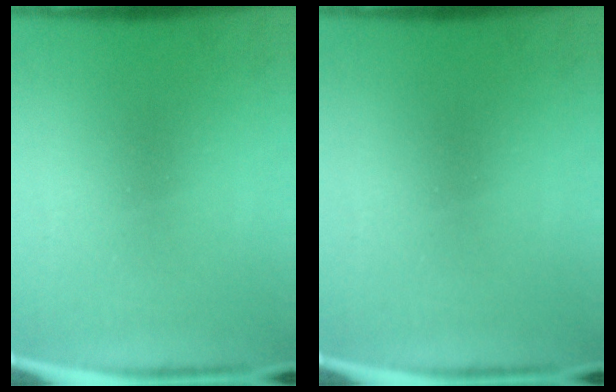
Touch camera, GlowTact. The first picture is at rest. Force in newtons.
{"total": 0.0}